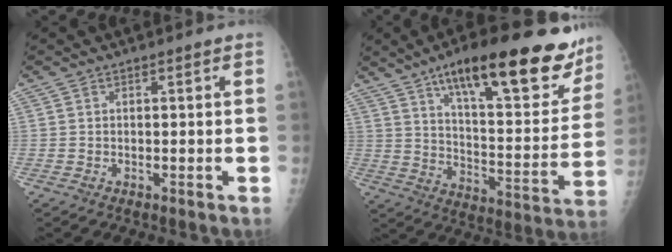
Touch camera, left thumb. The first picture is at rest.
{"total": 27.3, "force": [18.0, 8.1, 18.9], "torque": [-0.228, -0.057, 0.262]}